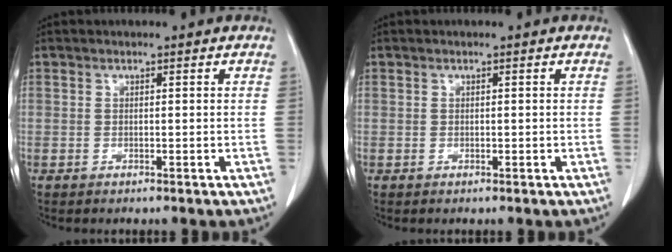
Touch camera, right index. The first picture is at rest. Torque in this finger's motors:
{"motor_torque": [-0.12, 0.14, 0.03, 0.01]}